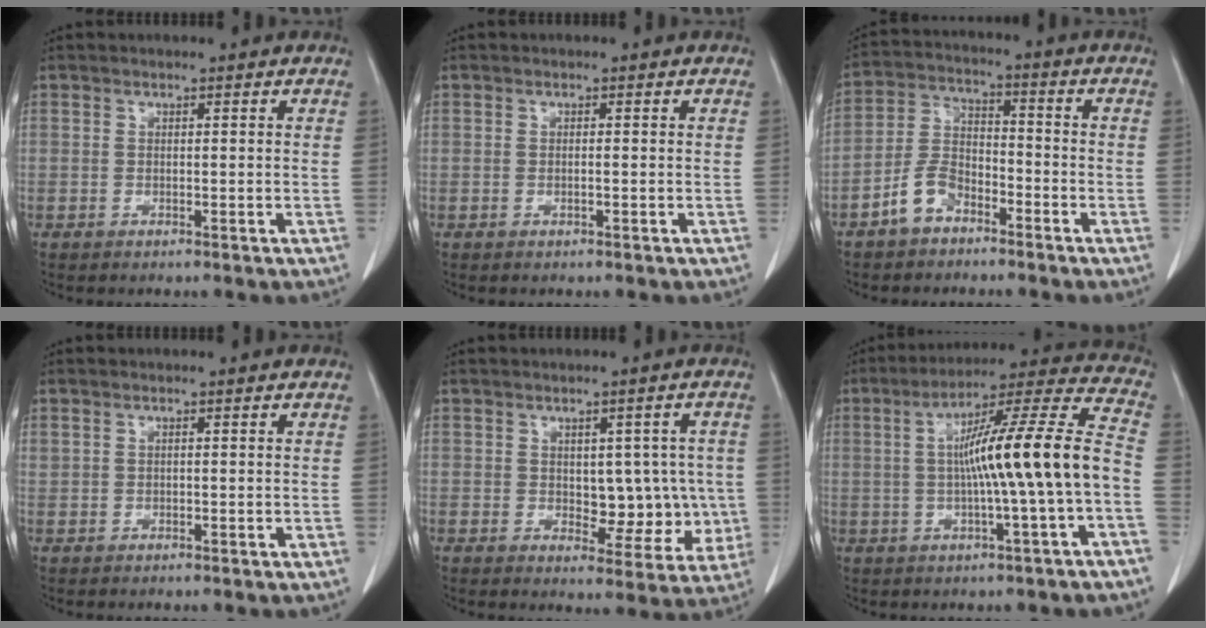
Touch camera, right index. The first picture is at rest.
{"total": 0.9, "force": [-0.1, 0.3, 0.8], "torque": [-0.023, 0.001, 0.000]}
{"total": 7.5, "force": [-4.6, 4.3, 4.2], "torque": [-0.099, 0.019, -0.089]}
{"total": 1.4, "force": [0.4, 1.1, 0.8], "torque": [-0.028, 0.012, 0.014]}
{"total": 9.7, "force": [0.0, 5.9, 7.7], "torque": [-0.086, 0.019, 0.021]}
{"total": 17.0, "force": [-1.4, 0.1, 17.0], "torque": [-0.263, 0.027, -0.026]}